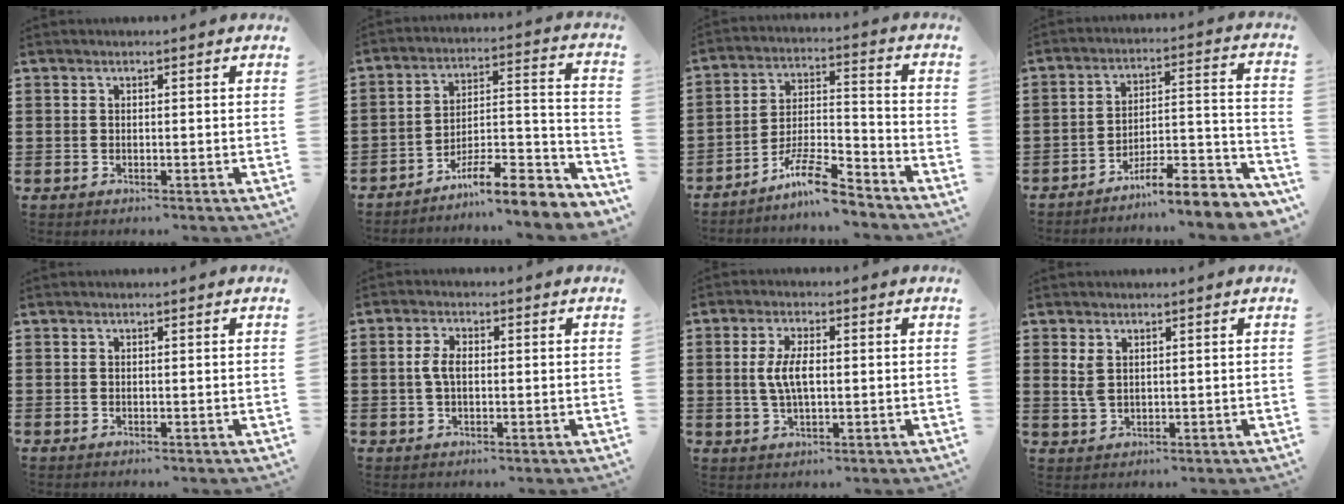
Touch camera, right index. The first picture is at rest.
{"total": 8.4, "force": [-7.2, 1.0, 4.3], "torque": [-0.059, 0.008, -0.137]}
{"total": 9.2, "force": [-7.8, 1.6, 4.7], "torque": [-0.087, 0.020, -0.147]}
{"total": 7.6, "force": [-6.7, 0.7, 3.6], "torque": [-0.049, 0.002, -0.129]}
{"total": 0.0}
{"total": 3.4, "force": [0.0, 1.8, 2.9], "torque": [-0.066, 0.005, -0.003]}
{"total": 5.3, "force": [0.2, 2.1, 4.8], "torque": [-0.108, 0.001, -0.003]}
{"total": 2.7, "force": [1.3, 1.5, 1.8], "torque": [-0.041, 0.006, 0.023]}